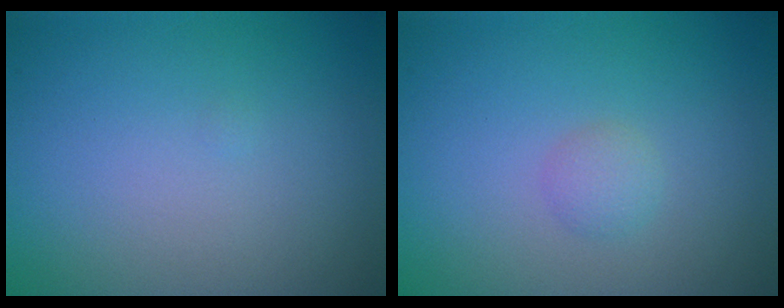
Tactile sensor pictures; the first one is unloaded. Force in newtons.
{"total": 1.1, "press": 1.1, "slide": 0.0}